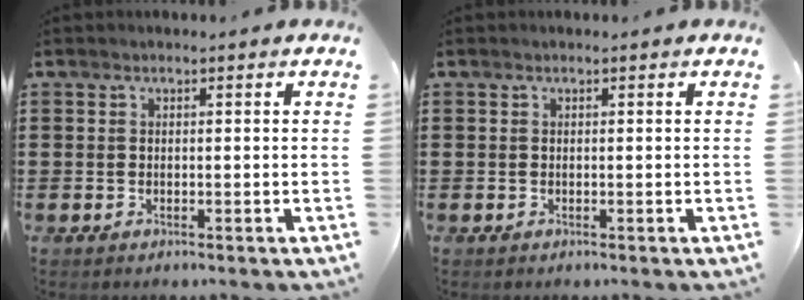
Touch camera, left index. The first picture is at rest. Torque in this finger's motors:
{"motor_torque": [-0.02, 0.03, 0.00, 0.00]}